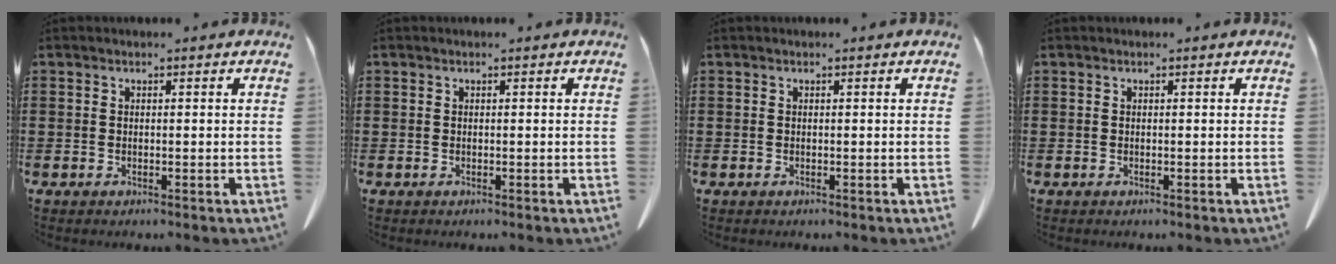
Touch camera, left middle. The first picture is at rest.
{"total": 0.0}
{"total": 0.0}
{"total": 0.0}